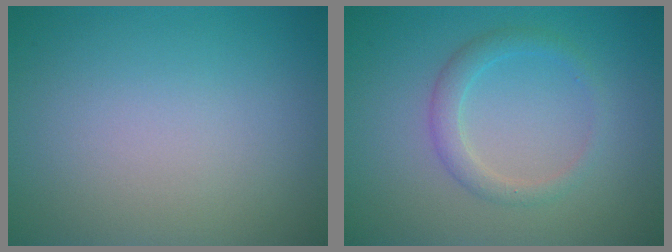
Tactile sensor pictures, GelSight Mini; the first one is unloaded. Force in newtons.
{"total": 2.1, "press": 2.1, "slide": 0.1}